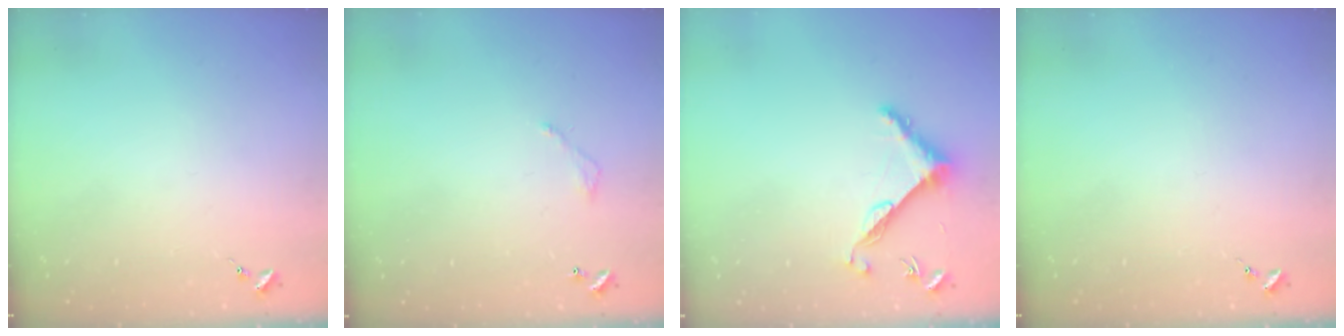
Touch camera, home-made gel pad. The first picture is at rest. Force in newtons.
{"total": 3.8, "press": 3.8, "slide": 0.2}
{"total": 7.5, "press": 7.5, "slide": 0.5}
{"total": 0.0}